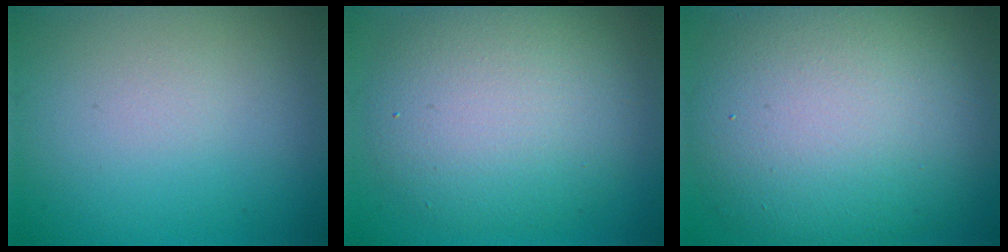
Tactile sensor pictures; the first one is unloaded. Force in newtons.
{"total": 7.6, "press": 7.6, "slide": 0.2}
{"total": 12.9, "press": 12.8, "slide": 1.4}